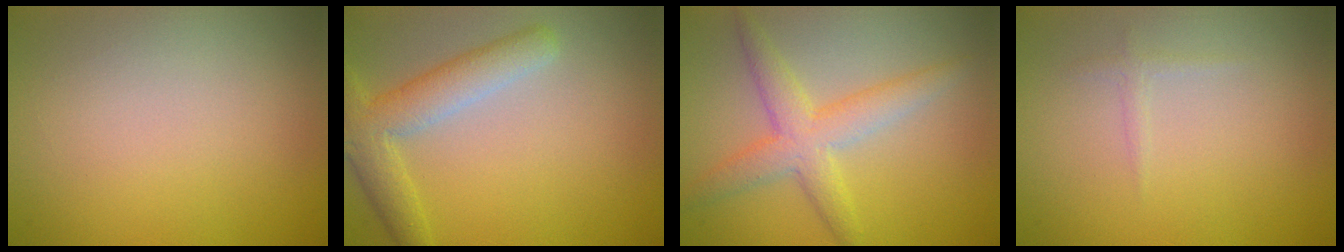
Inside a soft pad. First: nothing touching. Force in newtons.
{"total": 4.5, "press": 4.5, "slide": 0.3}
{"total": 4.2, "press": 4.2, "slide": 0.1}
{"total": 0.7, "press": 0.7, "slide": 0.1}